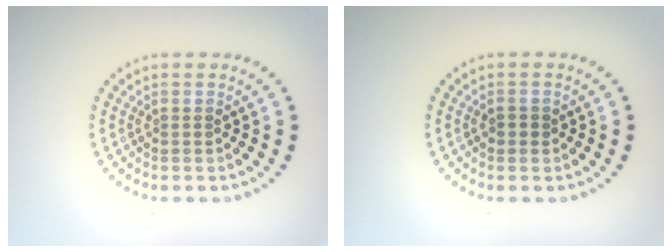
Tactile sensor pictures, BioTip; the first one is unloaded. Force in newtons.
{"total": 1.1, "press": 1.1, "slide": 0.2}